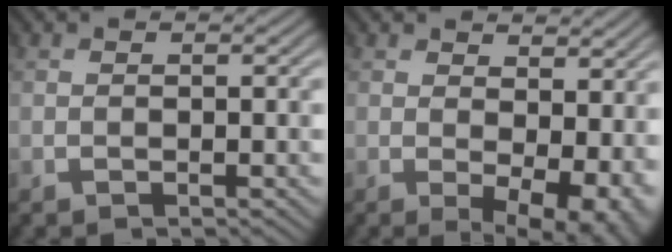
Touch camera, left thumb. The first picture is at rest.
{"total": 7.9, "force": [1.0, 4.2, 6.7], "torque": [-0.090, -0.011, 0.027]}